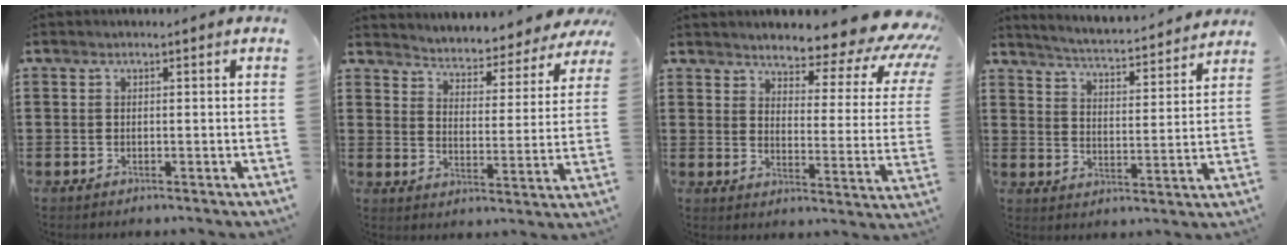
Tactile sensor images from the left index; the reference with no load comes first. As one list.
[{"total": 3.4, "force": [3.3, -0.1, -0.3], "torque": [-0.020, -0.037, 0.049]}, {"total": 6.7, "force": [5.7, 1.3, 3.4], "torque": [-0.067, -0.050, 0.091]}, {"total": 3.9, "force": [3.8, -0.6, 0.7], "torque": [-0.036, -0.041, 0.057]}]